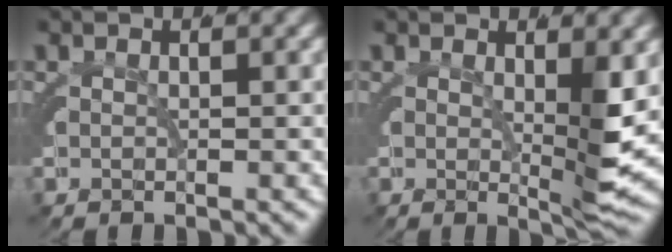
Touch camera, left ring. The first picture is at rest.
{"total": 3.3, "force": [0.0, -0.5, 3.3], "torque": [-0.038, -0.013, 0.003]}